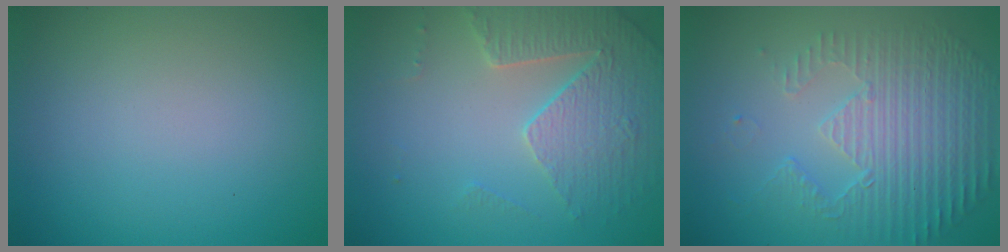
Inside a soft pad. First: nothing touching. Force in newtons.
{"total": 3.7, "press": 3.6, "slide": 0.8}
{"total": 5.2, "press": 3.6, "slide": 3.7}